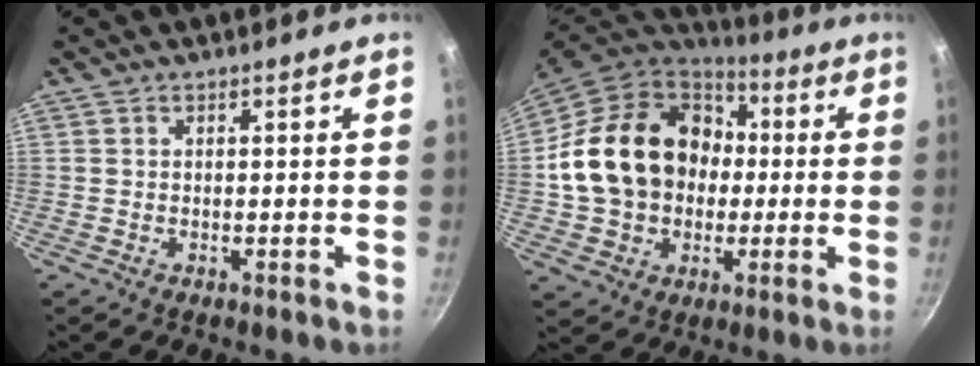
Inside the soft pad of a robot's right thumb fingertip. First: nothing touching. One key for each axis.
{"total": 22.1, "fx": 0.9, "fy": 17.8, "fz": 13.2, "tx": -0.212, "ty": 0.045, "tz": 0.021}